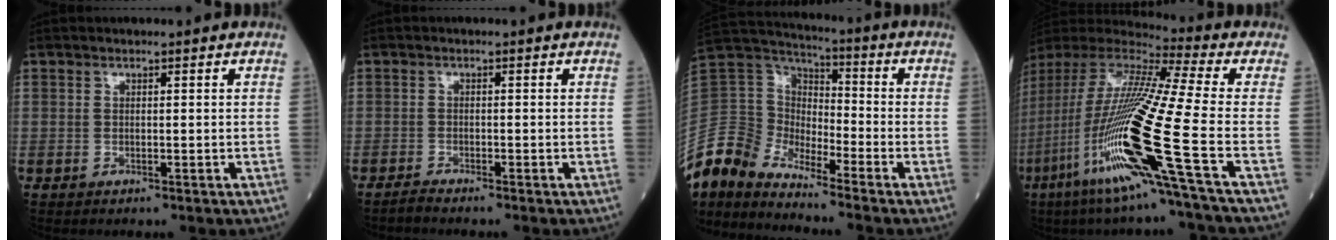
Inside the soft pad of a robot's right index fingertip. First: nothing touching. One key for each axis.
{"total": 1.2, "fx": -1.2, "fy": -0.2, "fz": 0.2, "tx": -0.009, "ty": -0.003, "tz": -0.025}
{"total": 12.6, "fx": -12.0, "fy": 3.0, "fz": 2.4, "tx": -0.068, "ty": 0.051, "tz": -0.246}
{"total": 24.1, "fx": -8.7, "fy": -1.0, "fz": 22.4, "tx": -0.468, "ty": -0.044, "tz": -0.176}